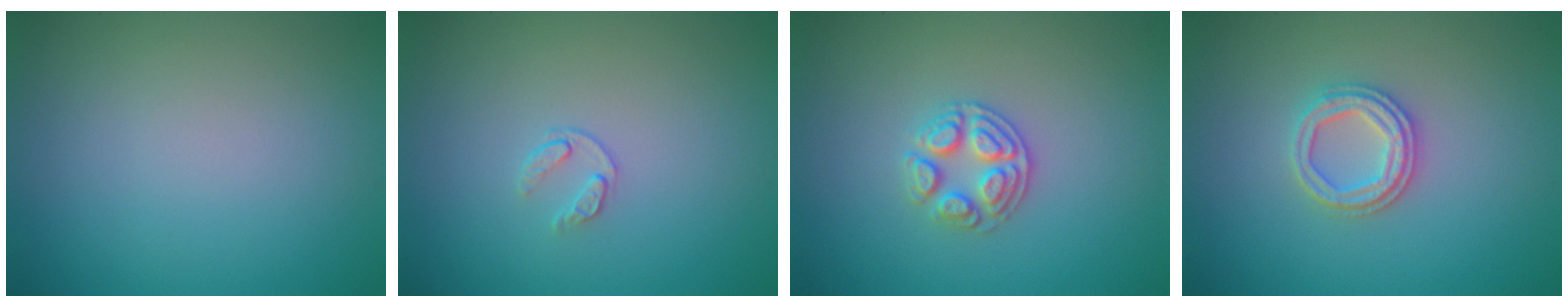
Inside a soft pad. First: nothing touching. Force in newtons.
{"total": 0.9, "press": 0.5, "slide": 0.8}
{"total": 2.9, "press": 2.7, "slide": 1.0}
{"total": 2.8, "press": 2.6, "slide": 1.0}